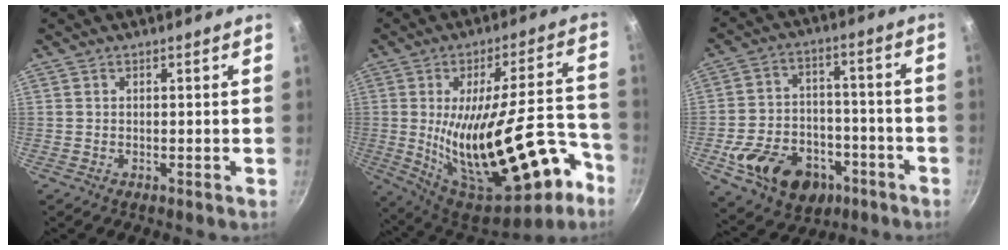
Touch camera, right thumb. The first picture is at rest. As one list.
[{"total": 28.5, "force": [-8.5, 11.8, 24.5], "torque": [-0.350, 0.033, -0.096]}, {"total": 17.6, "force": [-7.9, 12.4, 9.8], "torque": [-0.144, 0.056, -0.115]}]